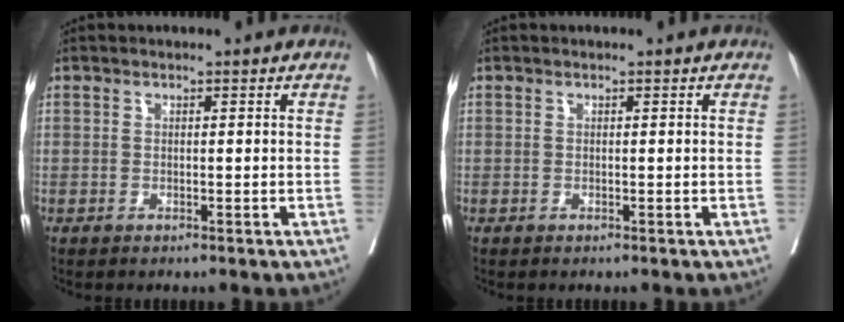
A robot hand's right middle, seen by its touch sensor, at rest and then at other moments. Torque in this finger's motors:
{"motor_torque": [0.00, 0.00, 0.00, 0.00]}